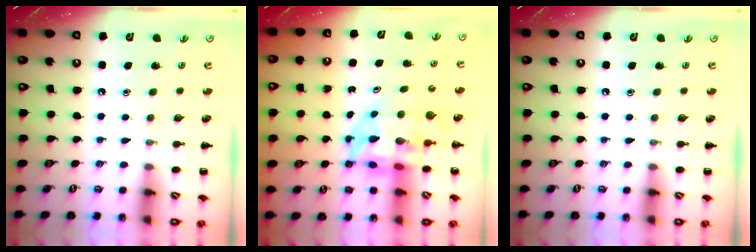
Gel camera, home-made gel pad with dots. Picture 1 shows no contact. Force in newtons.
{"total": 6.4, "press": 6.2, "slide": 1.9}
{"total": 0.0}